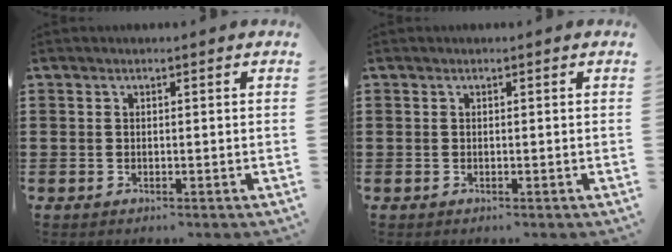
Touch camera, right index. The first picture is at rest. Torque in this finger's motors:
{"motor_torque": [-0.03, 0.05, 0.00, -0.01]}